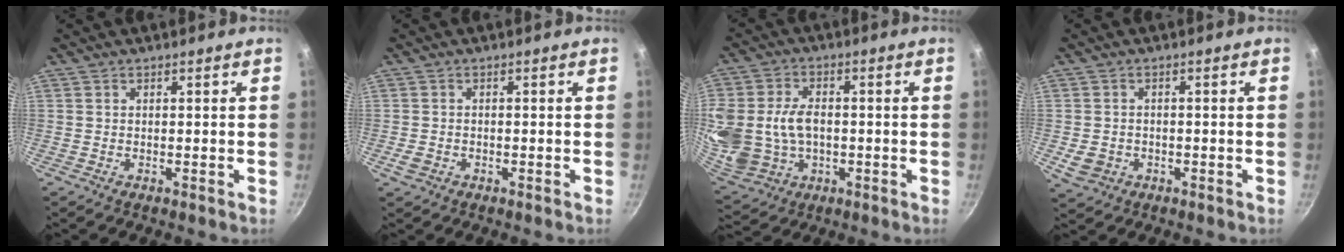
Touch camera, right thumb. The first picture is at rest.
{"total": 2.3, "force": [-1.0, 1.7, 1.2], "torque": [-0.024, 0.005, -0.016]}
{"total": 19.3, "force": [-0.4, 14.8, 12.3], "torque": [-0.283, 0.018, 0.010]}
{"total": 4.5, "force": [-1.2, 3.8, 2.2], "torque": [-0.041, 0.008, -0.014]}